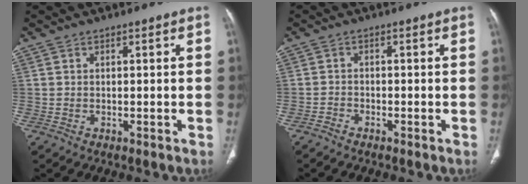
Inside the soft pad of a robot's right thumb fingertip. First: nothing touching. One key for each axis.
{"total": 1.3, "fx": -1.2, "fy": 0.5, "fz": 0.1, "tx": -0.009, "ty": 0.006, "tz": -0.025}